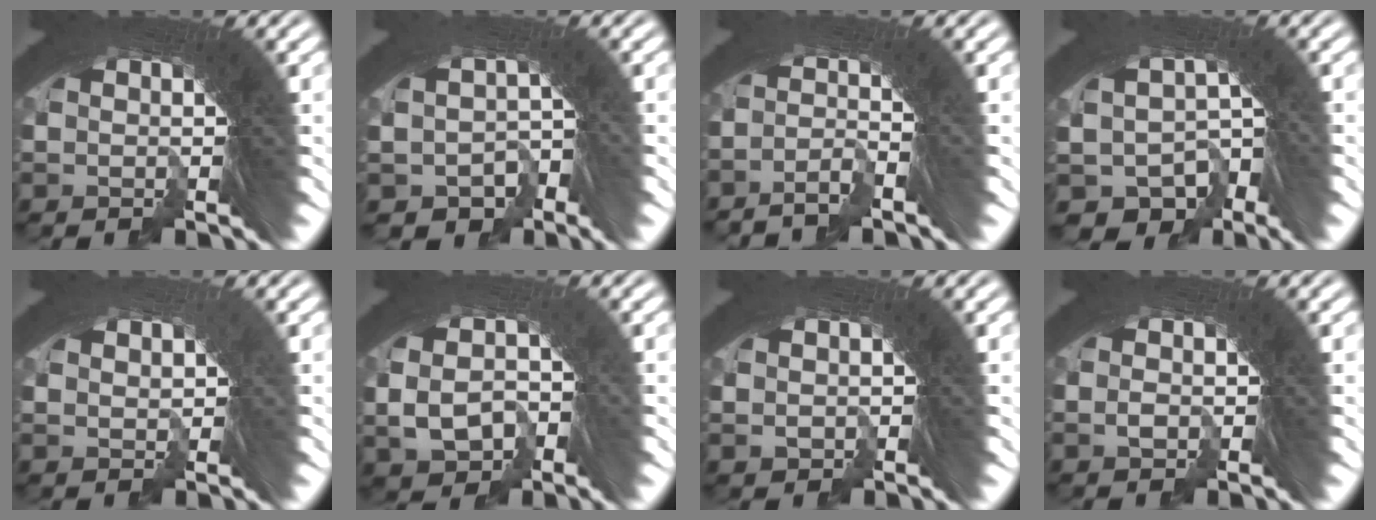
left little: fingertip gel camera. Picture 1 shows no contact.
{"total": 7.1, "force": [-5.3, 4.6, -1.0], "torque": [-0.023, -0.044, -0.076]}
{"total": 3.0, "force": [-3.0, 0.2, -0.4], "torque": [0.010, -0.003, -0.055]}
{"total": 10.8, "force": [-7.0, 8.0, 1.5], "torque": [-0.083, -0.069, -0.100]}
{"total": 1.8, "force": [-1.2, 0.3, -1.3], "torque": [0.006, -0.016, -0.010]}
{"total": 5.6, "force": [-2.9, 4.7, 0.7], "torque": [-0.010, -0.014, -0.047]}
{"total": 1.4, "force": [-0.8, 0.8, -0.9], "torque": [0.004, -0.009, -0.005]}
{"total": 1.2, "force": [-0.9, 0.4, -0.7], "torque": [0.015, -0.003, -0.010]}